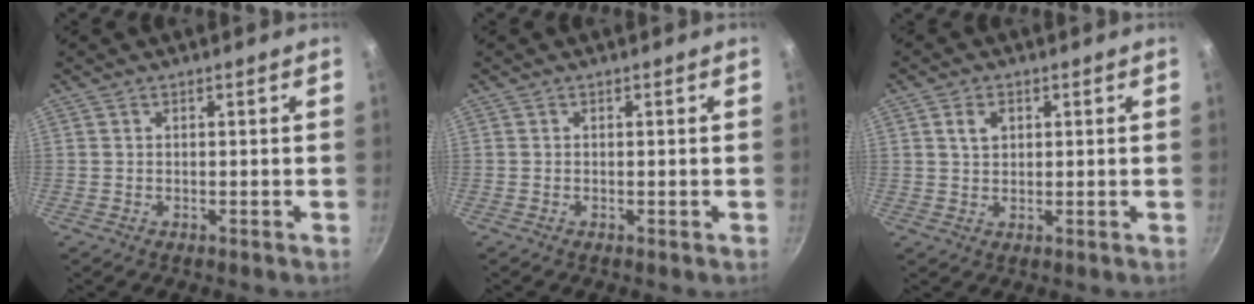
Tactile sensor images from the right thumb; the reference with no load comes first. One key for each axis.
{"total": 0.0}
{"total": 3.3, "fx": 1.2, "fy": 2.3, "fz": 2.1, "tx": -0.025, "ty": -0.001, "tz": 0.022}